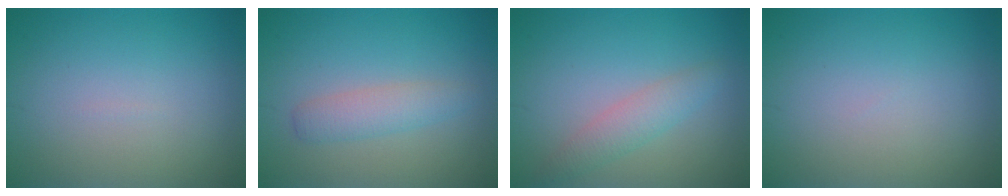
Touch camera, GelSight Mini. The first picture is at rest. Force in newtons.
{"total": 2.3, "press": 2.3, "slide": 0.0}
{"total": 2.3, "press": 2.3, "slide": 0.0}
{"total": 0.0}